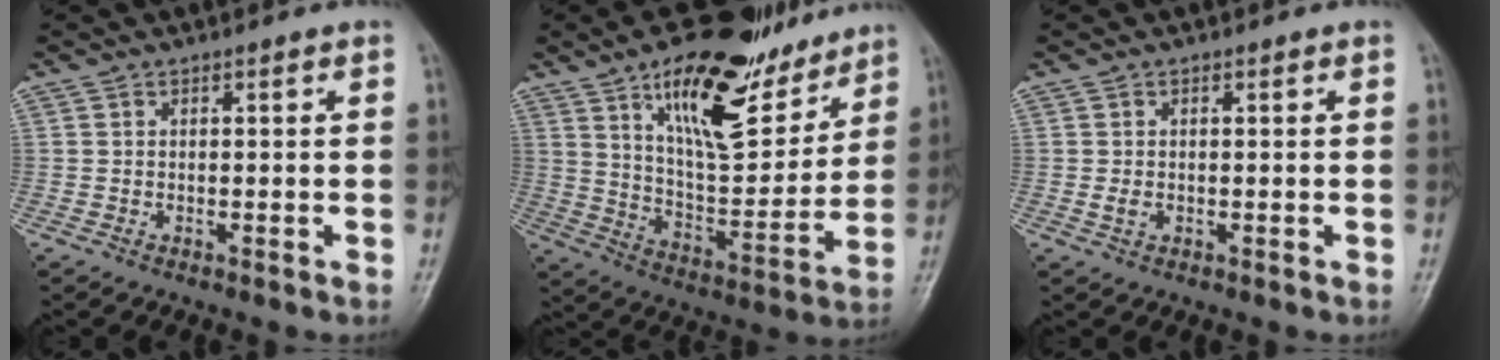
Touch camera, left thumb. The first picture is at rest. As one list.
[{"total": 21.6, "force": [13.3, 9.0, 14.5], "torque": [-0.176, -0.069, 0.224]}, {"total": 1.5, "force": [-0.2, 1.1, 1.0], "torque": [-0.017, -0.001, -0.003]}]